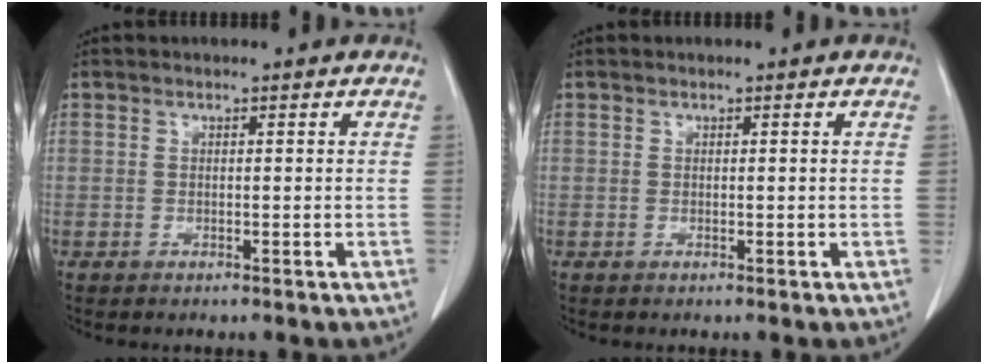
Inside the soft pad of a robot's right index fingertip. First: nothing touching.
{"total": 0.0}